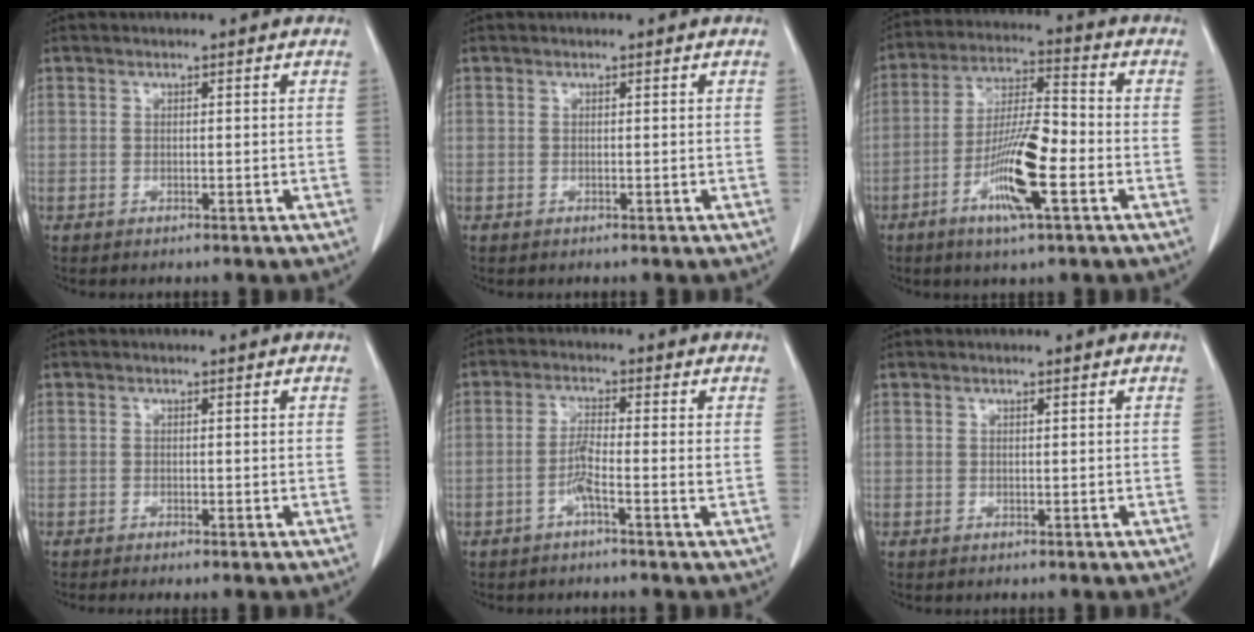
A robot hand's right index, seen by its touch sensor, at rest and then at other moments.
{"total": 0.0}
{"total": 11.9, "force": [-4.4, 1.4, 10.9], "torque": [-0.207, -0.007, -0.082]}
{"total": 0.9, "force": [-0.4, 0.0, 0.8], "torque": [-0.014, -0.002, -0.008]}
{"total": 3.3, "force": [-1.3, -0.2, 3.1], "torque": [-0.059, 0.005, -0.028]}
{"total": 0.0}